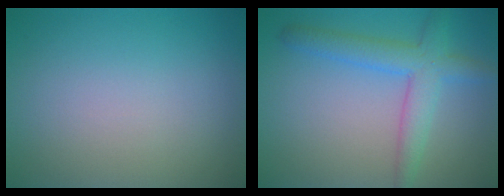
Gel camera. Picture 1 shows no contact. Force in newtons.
{"total": 4.2, "press": 4.2, "slide": 0.2}